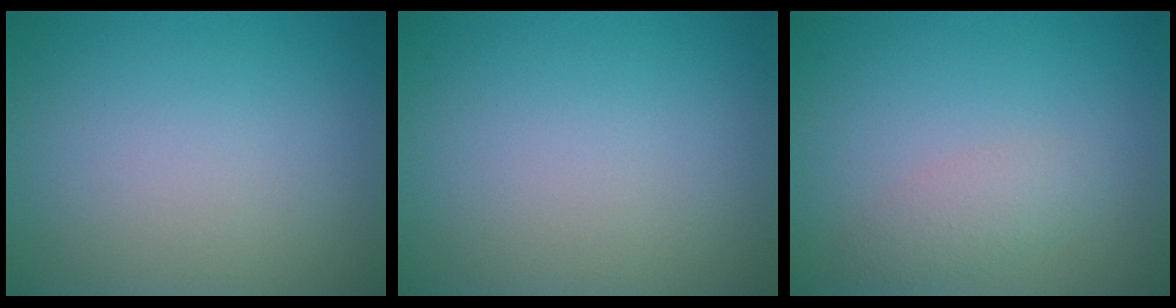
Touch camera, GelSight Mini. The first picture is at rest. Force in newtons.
{"total": 0.0}
{"total": 1.8, "press": 1.8, "slide": 0.1}